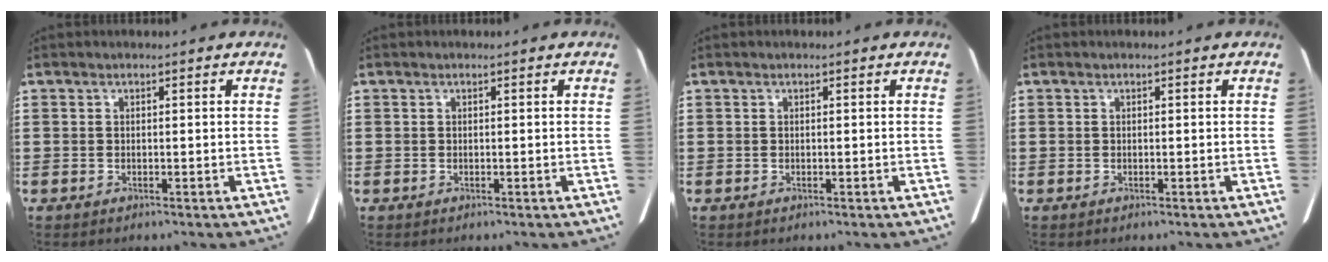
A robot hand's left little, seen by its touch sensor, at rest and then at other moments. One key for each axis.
{"total": 0.0}
{"total": 0.0}
{"total": 0.0}